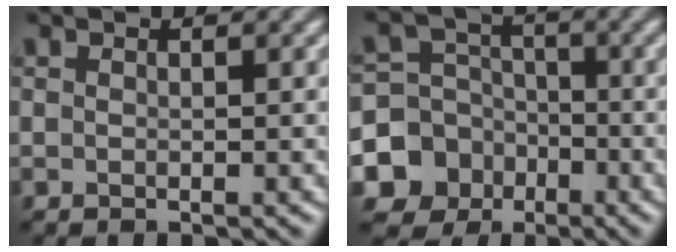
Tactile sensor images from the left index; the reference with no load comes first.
{"total": 9.5, "force": [-4.4, 8.3, 1.3], "torque": [-0.031, -0.024, -0.104]}